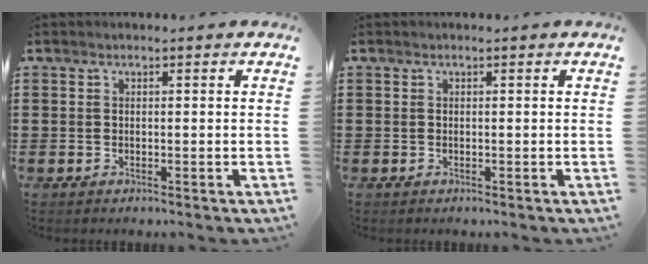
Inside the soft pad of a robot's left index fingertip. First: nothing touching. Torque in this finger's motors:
{"motor_torque": [0.00, 0.00, 0.00, 0.01]}